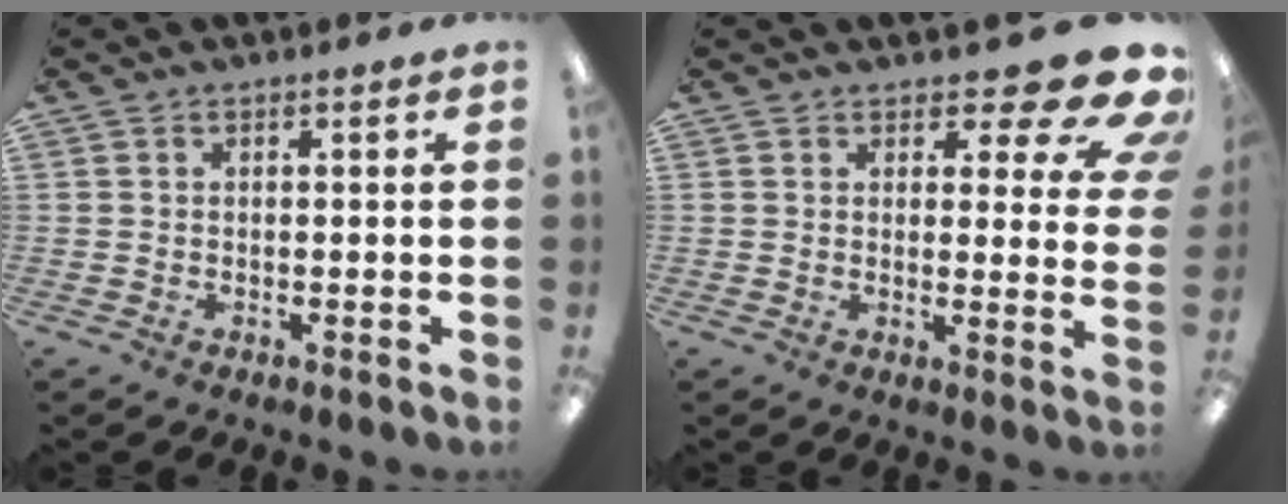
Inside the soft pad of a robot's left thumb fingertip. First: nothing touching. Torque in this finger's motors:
{"motor_torque": [0.22, 0.26, -0.04, 0.21, 0.06]}